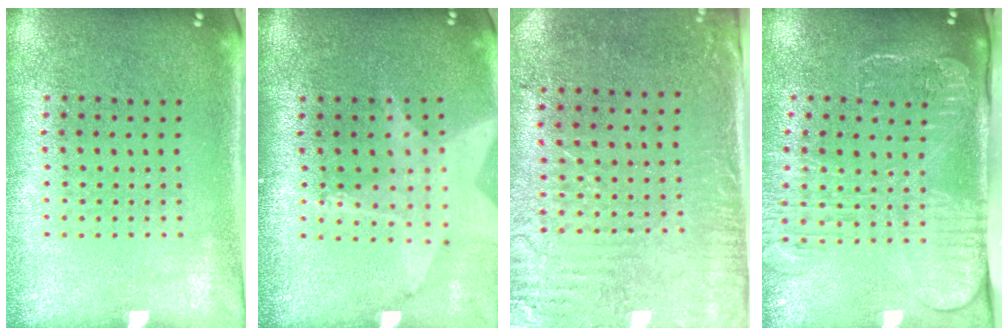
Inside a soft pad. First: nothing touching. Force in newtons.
{"total": 1.7, "press": 1.5, "slide": 0.7}
{"total": 3.0, "press": 2.5, "slide": 1.7}
{"total": 2.6, "press": 2.0, "slide": 1.7}